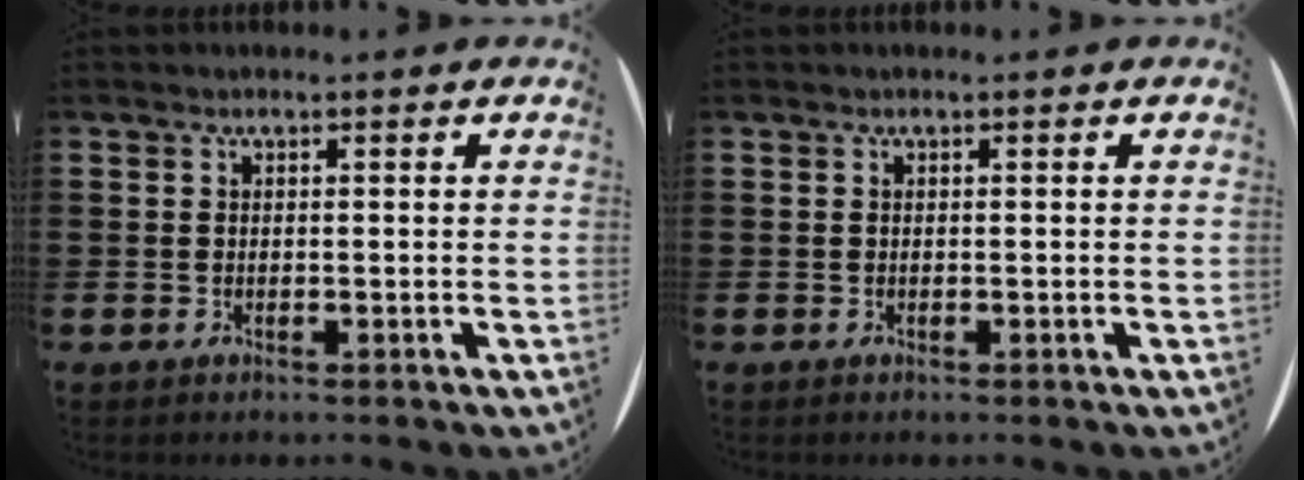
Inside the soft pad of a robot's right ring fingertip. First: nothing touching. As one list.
[{"total": 0.0}]